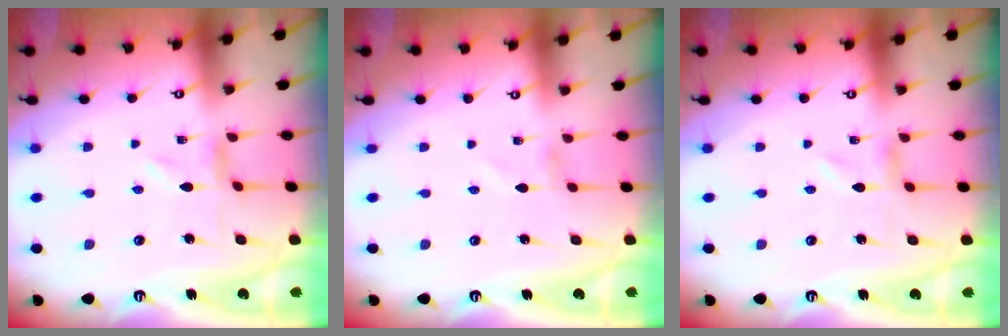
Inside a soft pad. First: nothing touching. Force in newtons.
{"total": 1.3, "press": 1.2, "slide": 0.1}
{"total": 0.0}